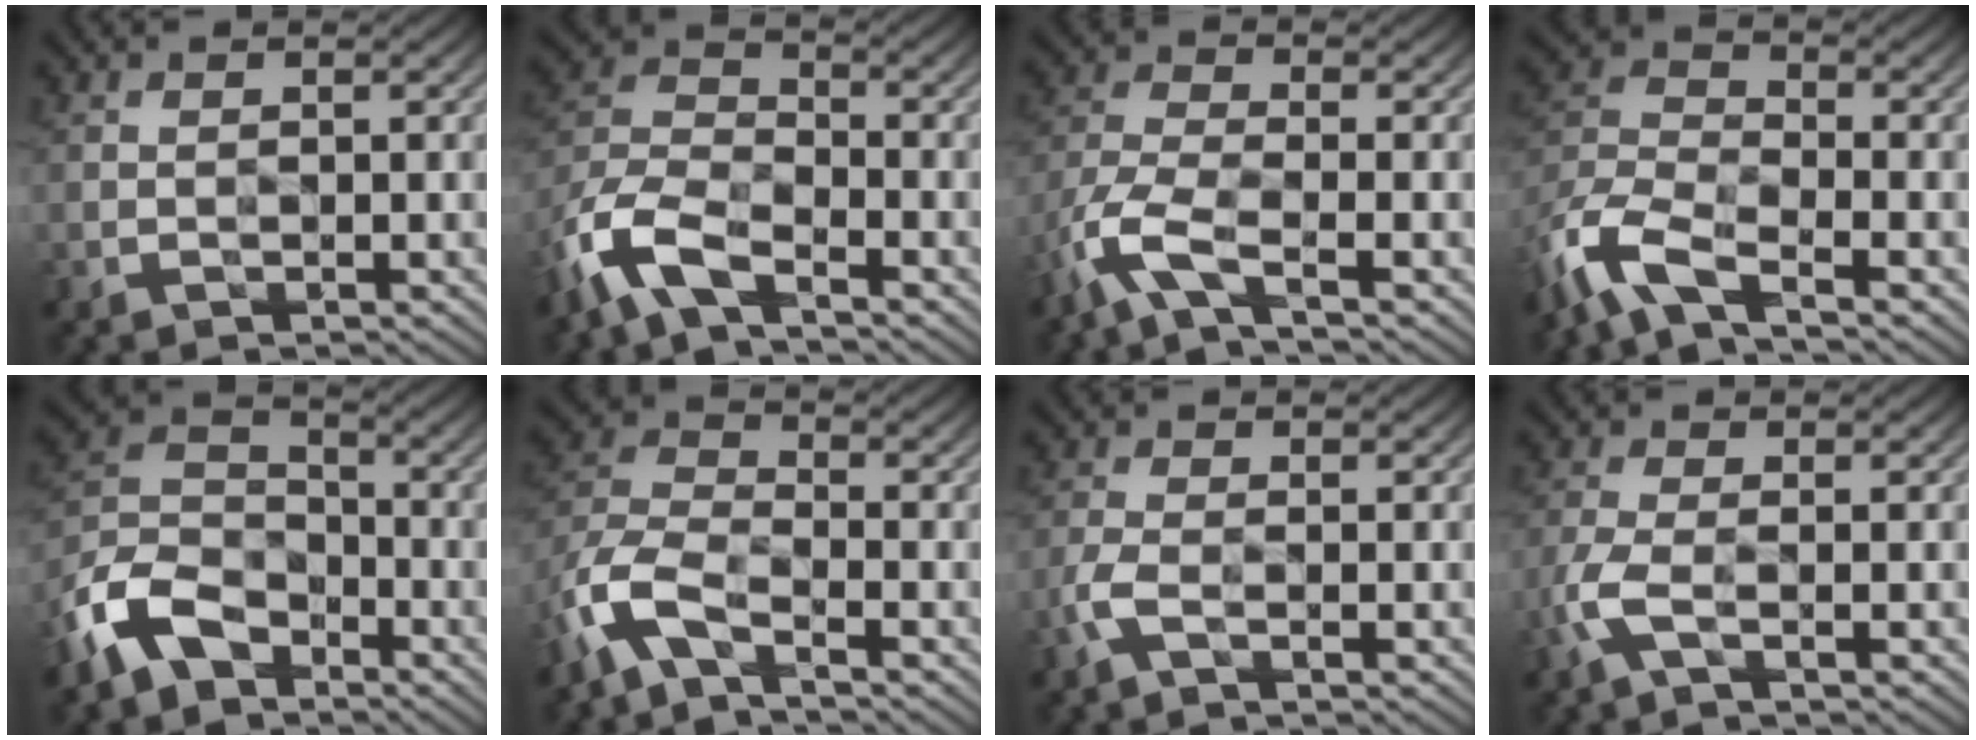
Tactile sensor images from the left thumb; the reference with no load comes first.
{"total": 9.6, "force": [-6.5, 3.7, 6.1], "torque": [-0.143, -0.007, -0.152]}
{"total": 6.5, "force": [-4.1, 1.7, 4.8], "torque": [-0.119, -0.003, -0.103]}
{"total": 9.2, "force": [-6.3, 3.0, 6.0], "torque": [-0.140, -0.006, -0.145]}
{"total": 9.7, "force": [-6.4, 5.5, 4.7], "torque": [-0.112, -0.003, -0.152]}
{"total": 7.7, "force": [-5.1, 2.7, 5.1], "torque": [-0.124, 0.003, -0.123]}
{"total": 2.5, "force": [-1.4, 0.8, 1.9], "torque": [-0.059, 0.001, -0.034]}
{"total": 3.4, "force": [-1.7, 1.0, 2.8], "torque": [-0.079, 0.002, -0.042]}